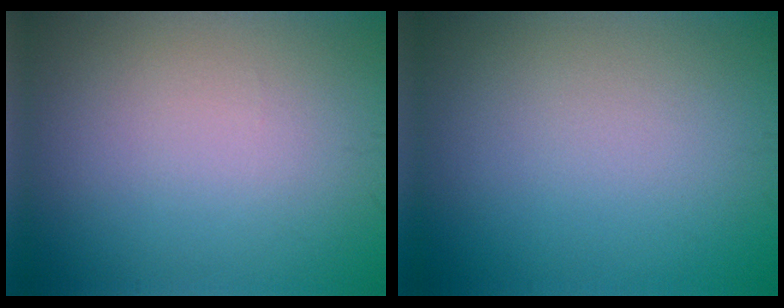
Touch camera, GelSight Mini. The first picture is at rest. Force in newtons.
{"total": 0.0}